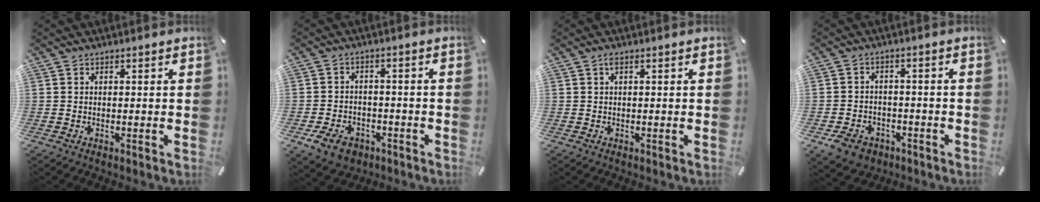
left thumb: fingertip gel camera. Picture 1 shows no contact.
{"total": 6.9, "force": [-3.9, 5.0, 2.8], "torque": [-0.066, 0.020, -0.073]}
{"total": 0.9, "force": [0.3, 0.2, 0.8], "torque": [-0.017, 0.003, 0.004]}
{"total": 6.3, "force": [-3.5, 4.9, 2.0], "torque": [-0.049, 0.022, -0.065]}